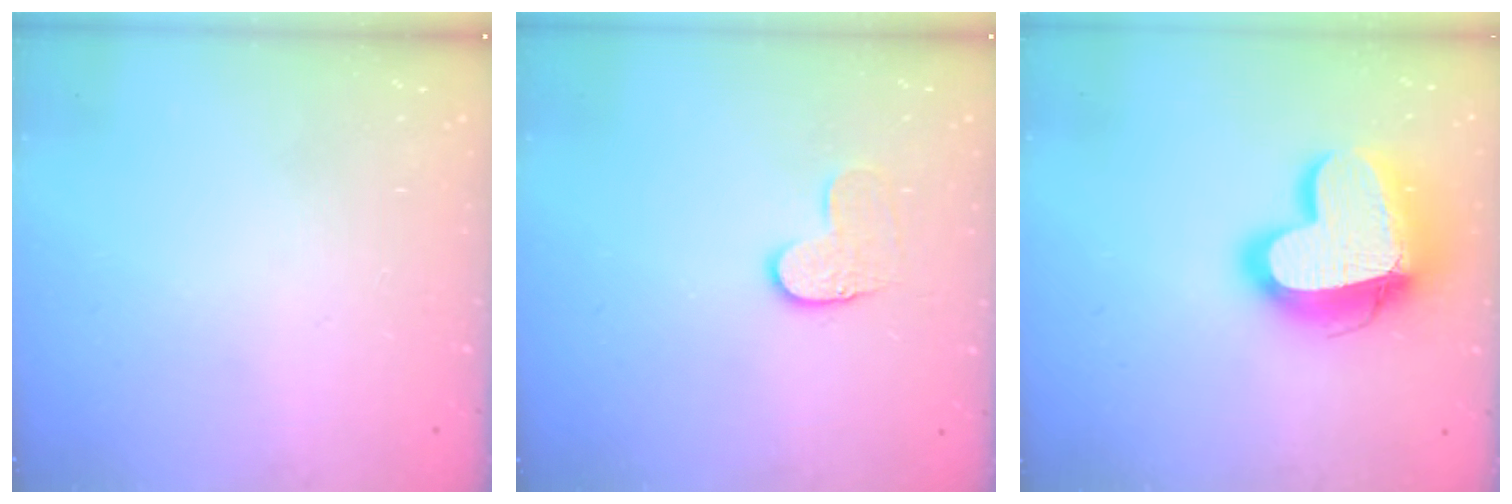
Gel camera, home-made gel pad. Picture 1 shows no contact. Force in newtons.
{"total": 6.9, "press": 6.8, "slide": 0.6}
{"total": 19.4, "press": 19.3, "slide": 1.7}